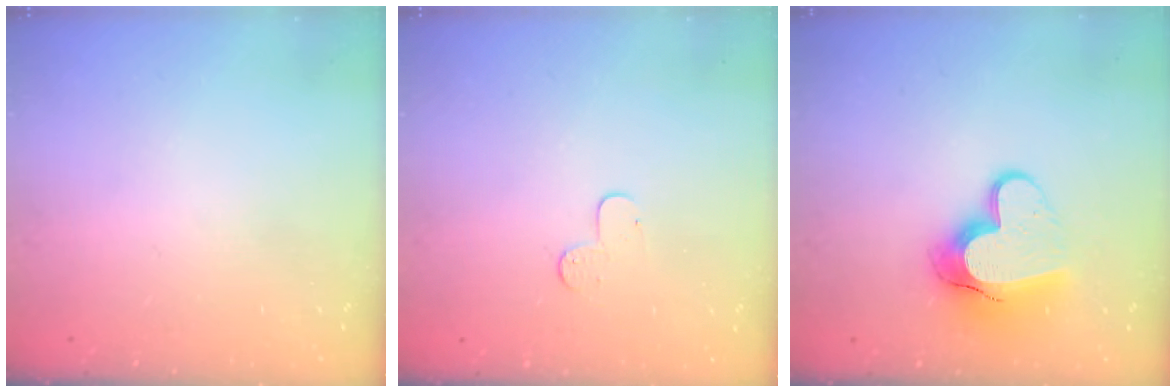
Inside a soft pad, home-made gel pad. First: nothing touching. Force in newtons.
{"total": 4.3, "press": 4.3, "slide": 0.4}
{"total": 14.1, "press": 14.1, "slide": 1.1}